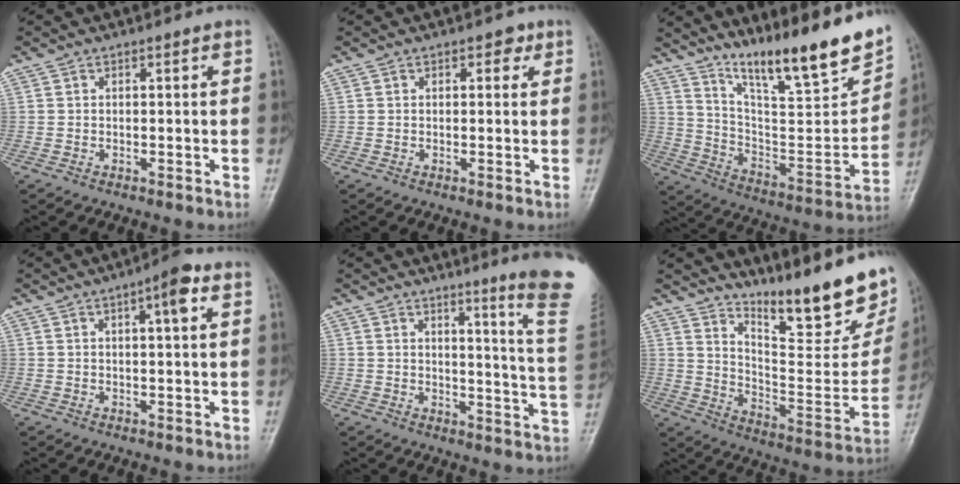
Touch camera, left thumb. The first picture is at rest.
{"total": 2.1, "force": [1.0, 1.3, 1.3], "torque": [-0.004, 0.000, 0.009]}
{"total": 21.5, "force": [16.0, 2.7, 14.2], "torque": [-0.190, -0.084, 0.274]}
{"total": 5.4, "force": [2.1, 1.3, 4.8], "torque": [-0.068, 0.006, 0.026]}
{"total": 14.8, "force": [9.8, -0.5, 11.2], "torque": [-0.131, -0.089, 0.111]}
{"total": 24.1, "force": [17.7, 5.3, 15.5], "torque": [-0.200, -0.120, 0.265]}